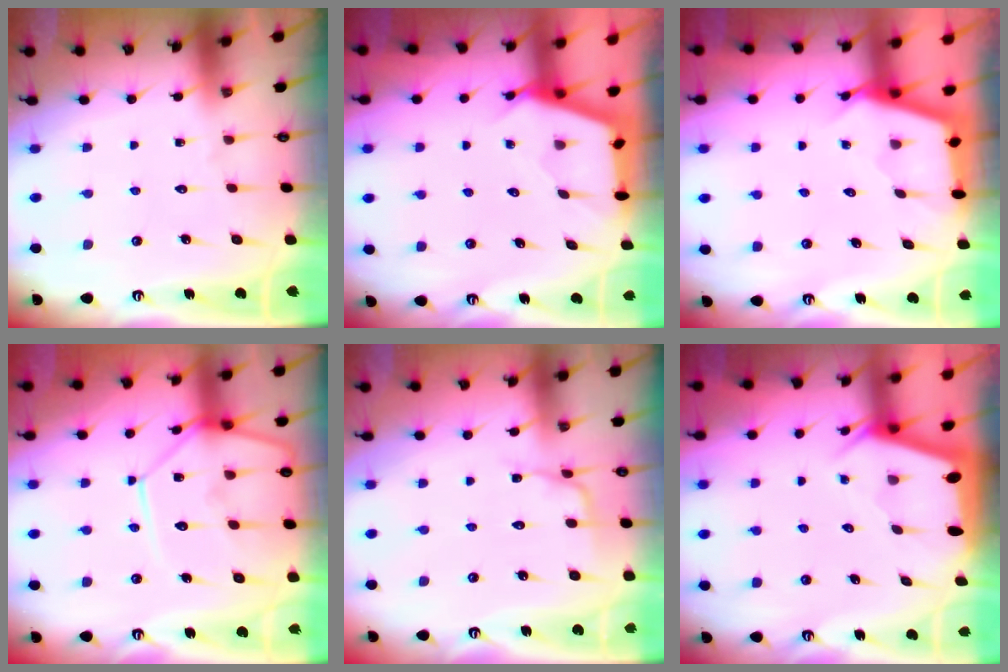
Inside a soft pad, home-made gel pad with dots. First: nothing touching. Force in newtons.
{"total": 2.7, "press": 2.7, "slide": 0.4}
{"total": 2.6, "press": 2.6, "slide": 0.2}
{"total": 14.0, "press": 13.9, "slide": 1.2}
{"total": 2.4, "press": 2.4, "slide": 0.4}
{"total": 2.0, "press": 2.0, "slide": 0.5}